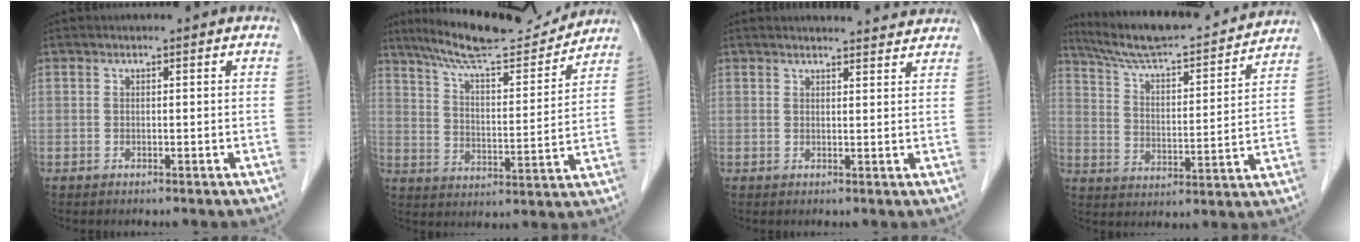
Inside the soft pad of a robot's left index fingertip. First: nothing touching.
{"total": 15.6, "force": [14.6, 1.5, 5.3], "torque": [-0.092, -0.003, 0.228]}
{"total": 7.7, "force": [7.6, 0.8, 1.3], "torque": [-0.008, 0.008, 0.073]}
{"total": 19.8, "force": [18.2, 1.8, 7.5], "torque": [-0.123, 0.004, 0.272]}